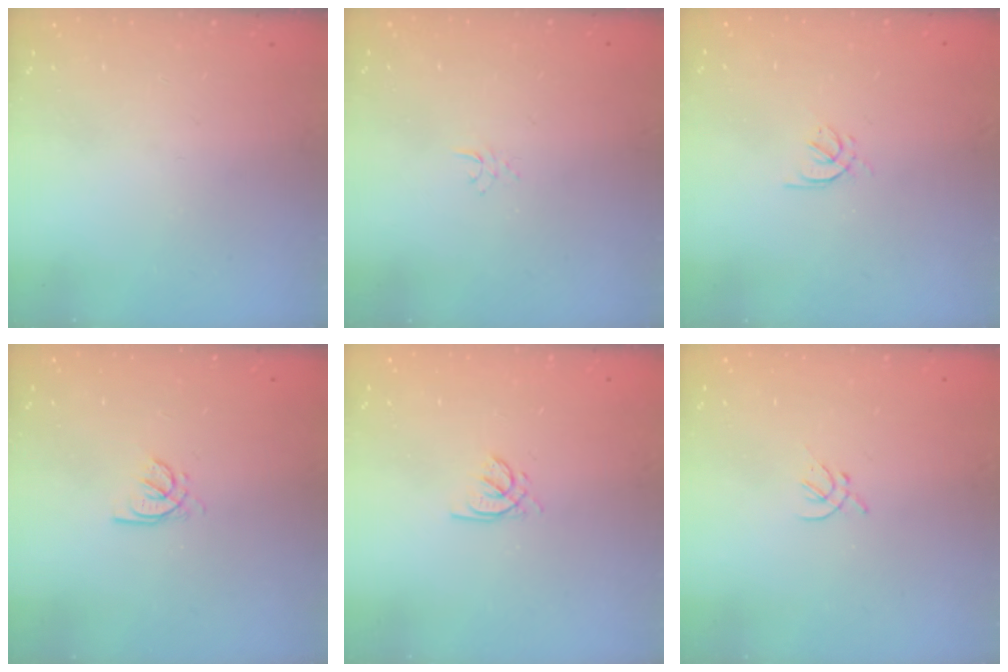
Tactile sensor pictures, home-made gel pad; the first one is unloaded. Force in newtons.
{"total": 2.9, "press": 2.9, "slide": 0.3}
{"total": 2.1, "press": 2.0, "slide": 0.6}
{"total": 1.6, "press": 1.6, "slide": 0.3}
{"total": 1.5, "press": 1.5, "slide": 0.2}
{"total": 1.4, "press": 1.3, "slide": 0.5}